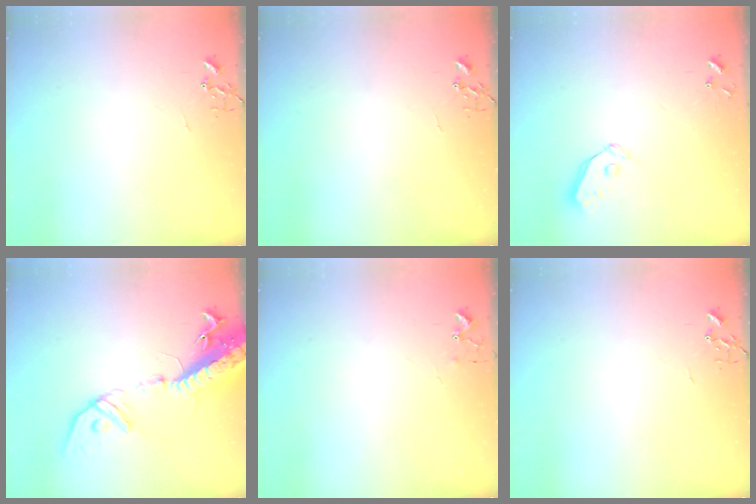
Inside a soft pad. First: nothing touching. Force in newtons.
{"total": 0.0}
{"total": 4.8, "press": 4.8, "slide": 0.5}
{"total": 20.4, "press": 19.9, "slide": 4.3}
{"total": 5.6, "press": 5.5, "slide": 0.6}
{"total": 0.0}